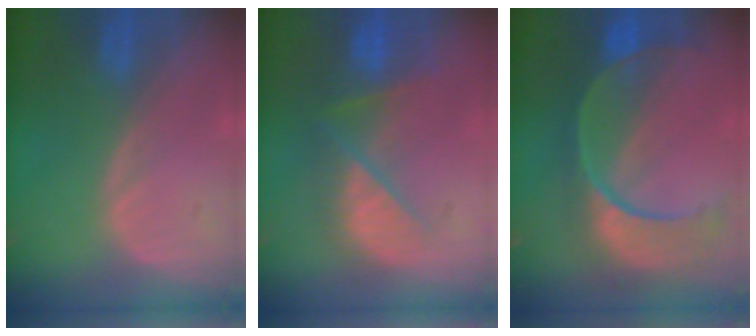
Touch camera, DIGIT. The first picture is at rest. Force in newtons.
{"total": 7.9, "press": 7.2, "slide": 3.1}
{"total": 11.2, "press": 9.3, "slide": 6.1}